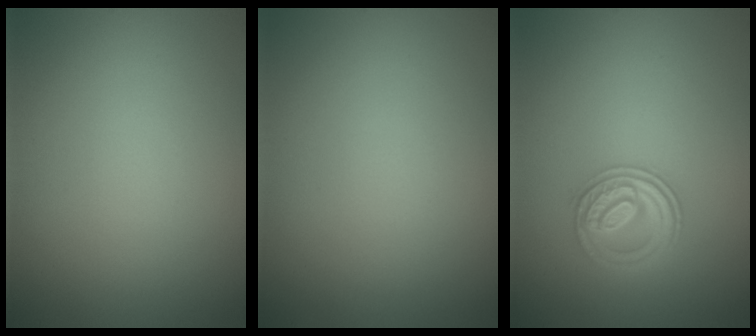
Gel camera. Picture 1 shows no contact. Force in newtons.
{"total": 0.0}
{"total": 2.7, "press": 2.6, "slide": 0.3}